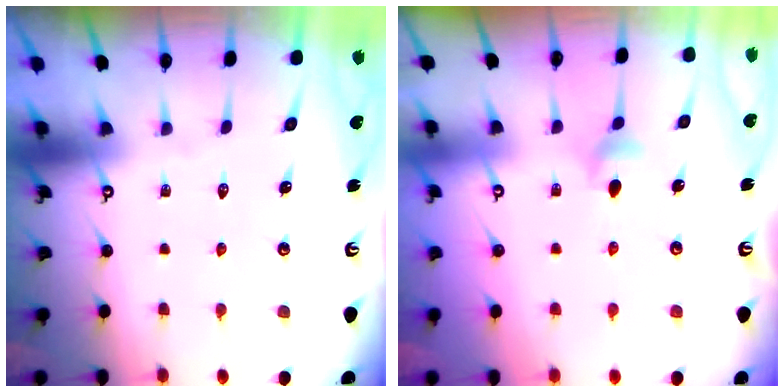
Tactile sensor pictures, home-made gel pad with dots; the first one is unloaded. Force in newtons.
{"total": 4.2, "press": 4.1, "slide": 0.7}